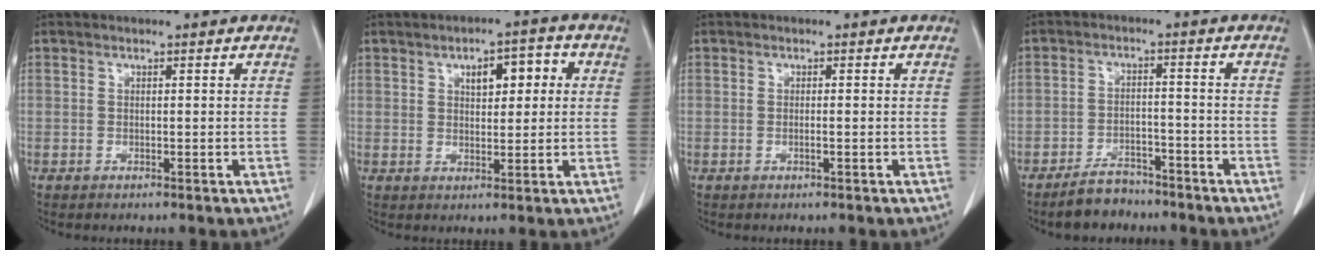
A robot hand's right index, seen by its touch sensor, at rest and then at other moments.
{"total": 6.9, "force": [2.0, 3.2, 5.8], "torque": [-0.084, 0.022, 0.034]}
{"total": 1.2, "force": [-0.3, 0.3, 1.1], "torque": [-0.027, 0.001, -0.002]}
{"total": 6.3, "force": [-5.3, 2.9, 2.0], "torque": [-0.041, 0.002, -0.087]}